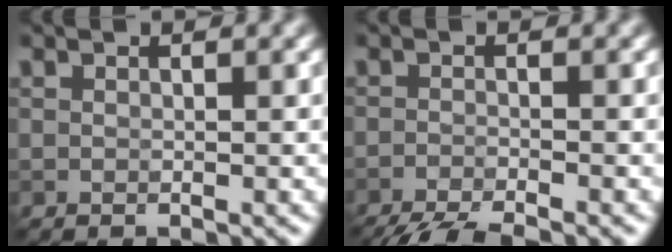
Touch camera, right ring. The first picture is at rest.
{"total": 6.4, "force": [-5.5, 1.0, 3.0], "torque": [-0.052, -0.024, -0.092]}